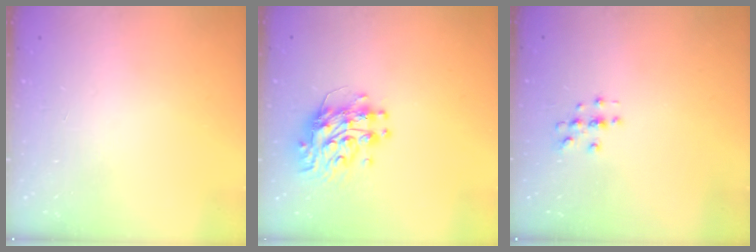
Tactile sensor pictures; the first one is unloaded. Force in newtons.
{"total": 11.5, "press": 11.5, "slide": 1.0}
{"total": 3.0, "press": 3.0, "slide": 0.3}